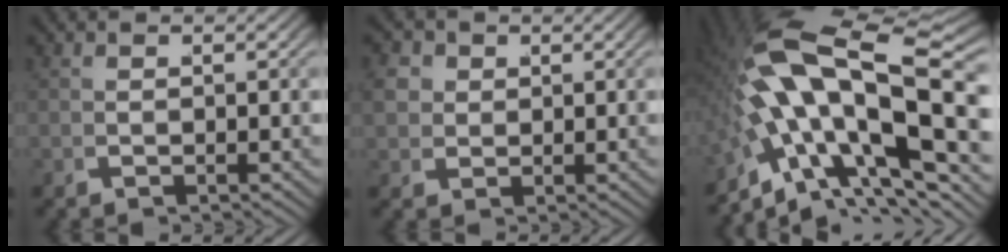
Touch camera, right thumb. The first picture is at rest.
{"total": 5.1, "force": [1.2, 4.3, 2.5], "torque": [-0.058, -0.010, 0.028]}
{"total": 16.0, "force": [0.4, 8.7, 13.5], "torque": [-0.253, -0.019, 0.014]}